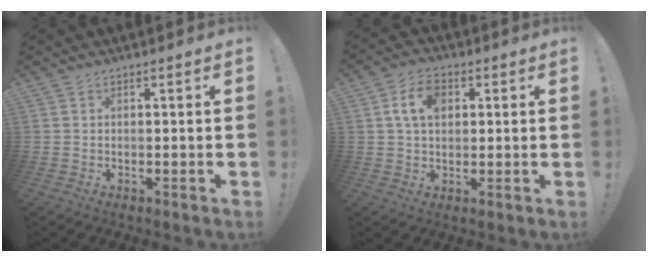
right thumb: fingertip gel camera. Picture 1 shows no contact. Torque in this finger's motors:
{"motor_torque": [1.05, 1.41, 0.38, -0.32, 0.01]}